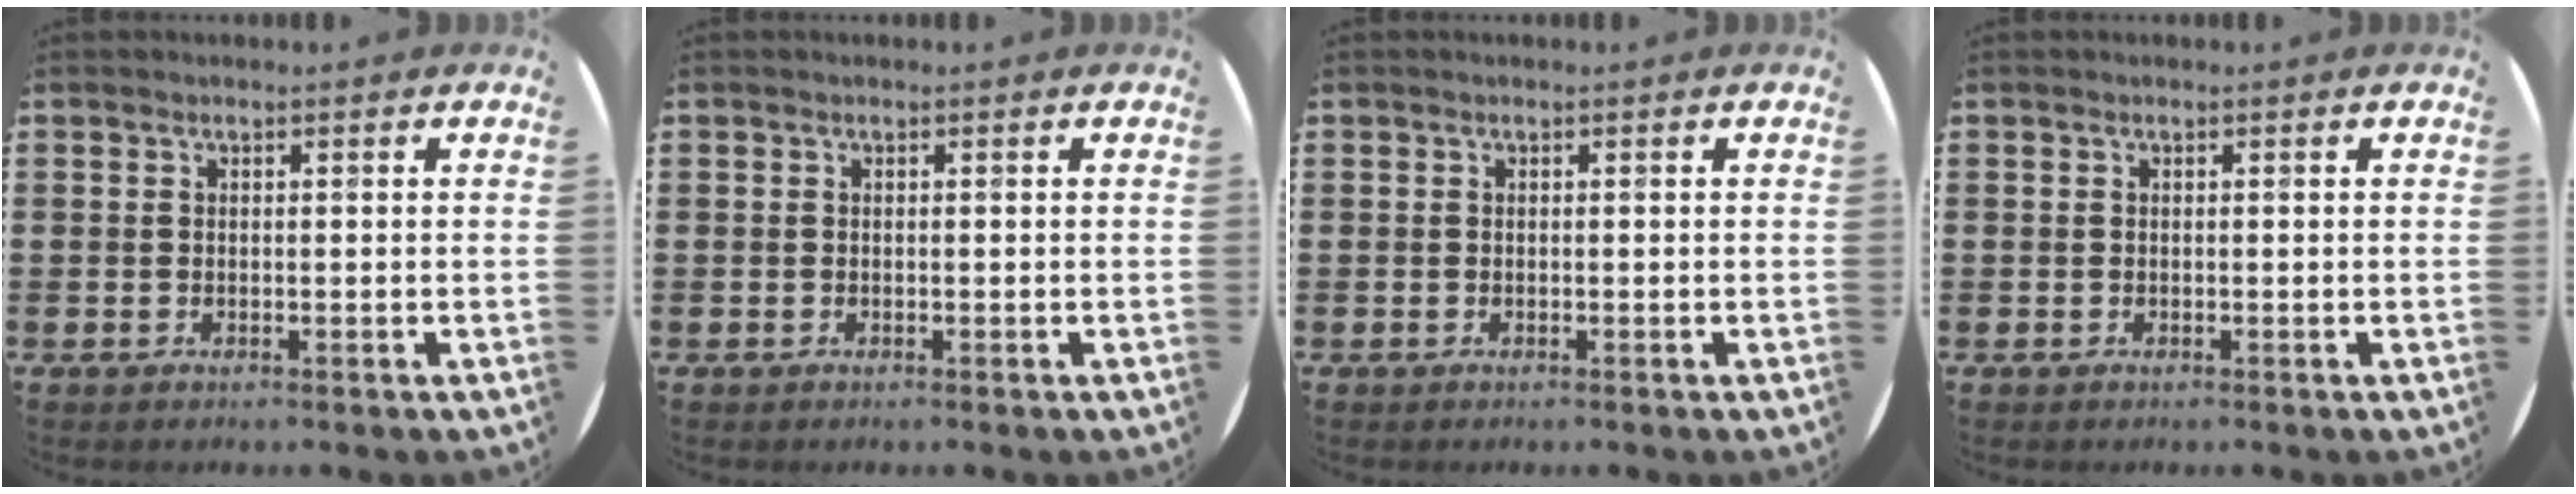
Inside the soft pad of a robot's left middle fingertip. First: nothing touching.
{"total": 0.0}
{"total": 0.0}
{"total": 0.0}